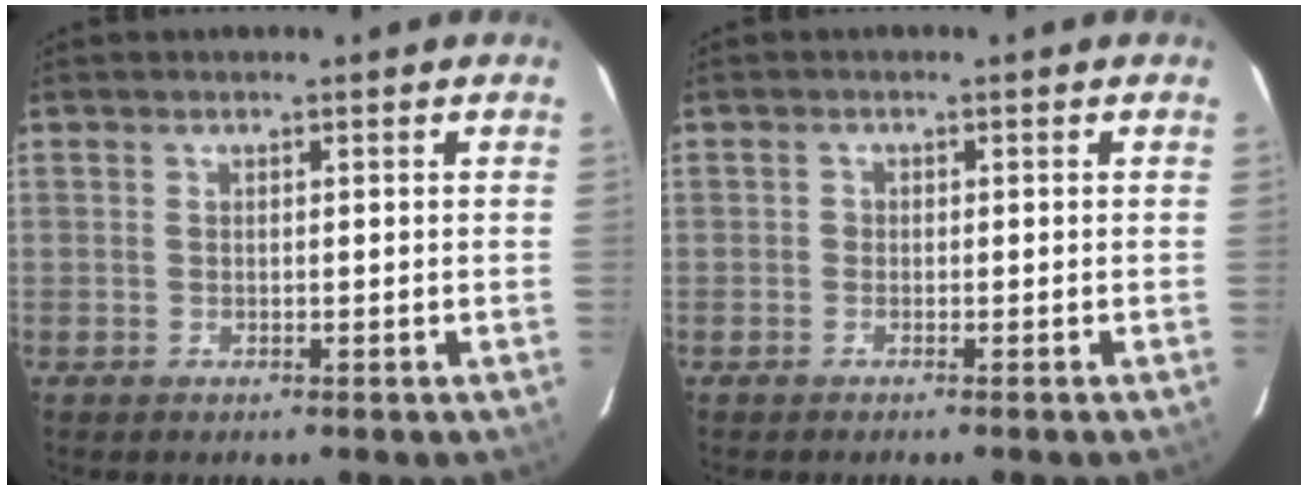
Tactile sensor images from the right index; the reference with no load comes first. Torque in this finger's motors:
{"motor_torque": [0.13, -0.01, -0.01, 0.00]}